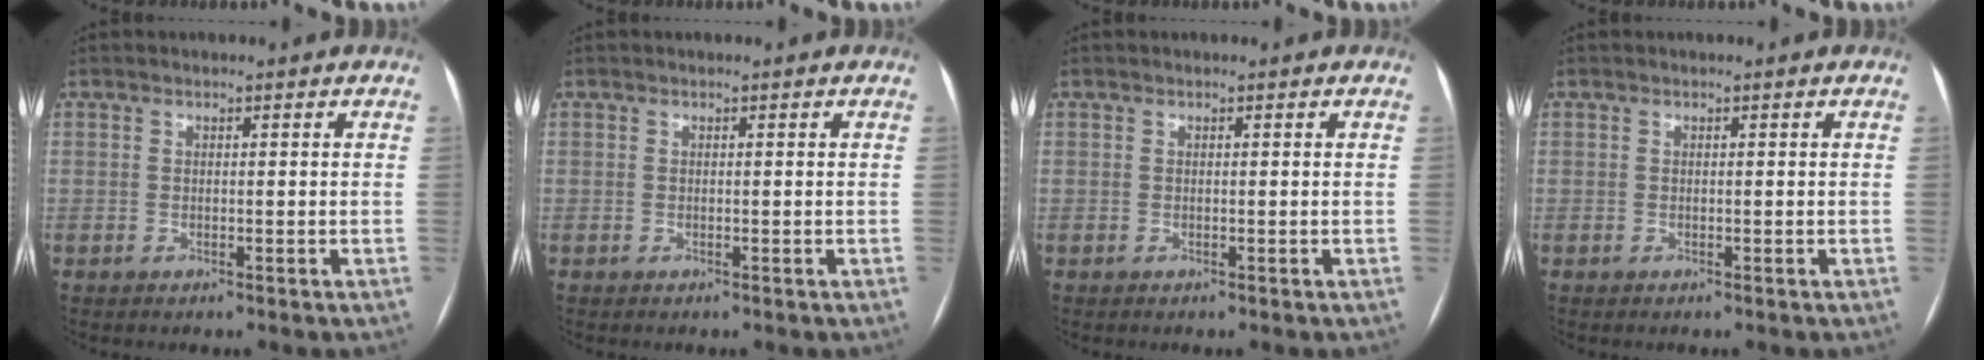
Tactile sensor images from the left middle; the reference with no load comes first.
{"total": 0.0}
{"total": 0.0}
{"total": 0.0}